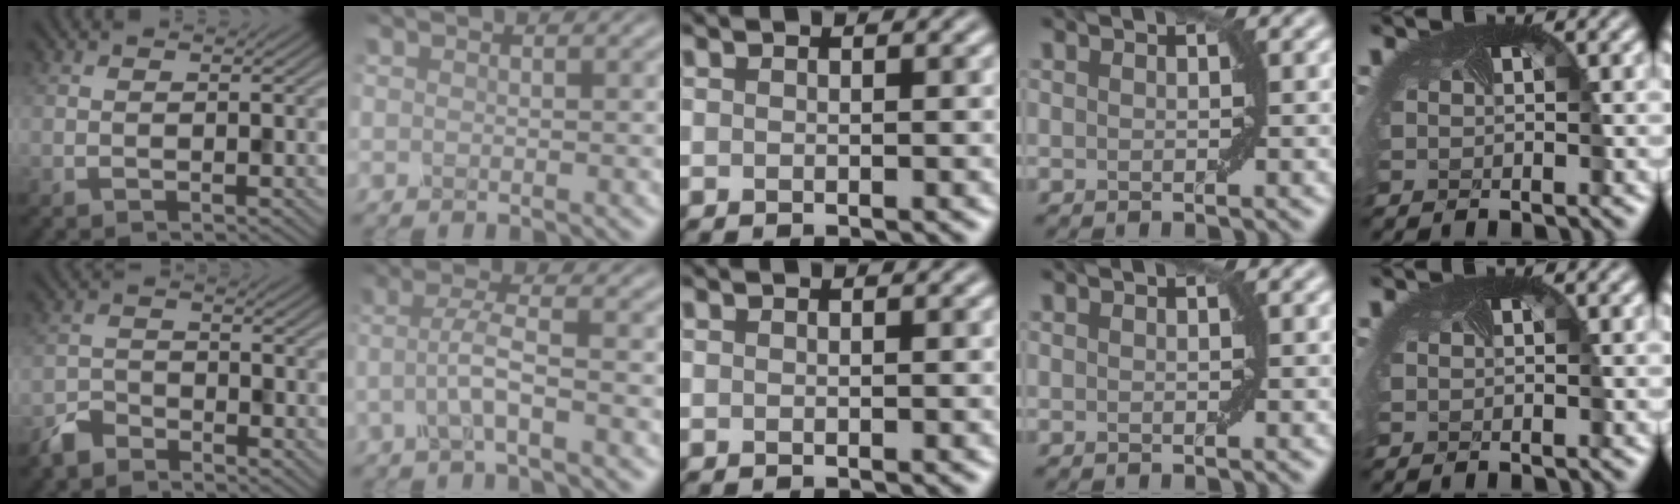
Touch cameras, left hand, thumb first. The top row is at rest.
{"thumb": {"total": 3.4, "force": [-3.0, 1.3, 0.8], "torque": [-0.018, -0.002, -0.071]}, "index": {"total": 3.2, "force": [-0.9, 0.5, 3.1], "torque": [-0.062, 0.007, -0.026]}}